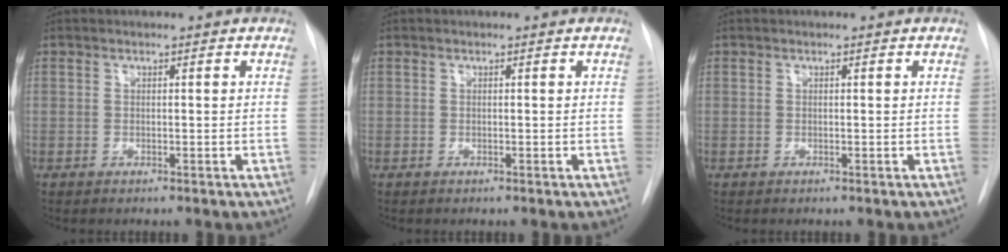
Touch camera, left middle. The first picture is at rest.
{"total": 0.0}
{"total": 0.0}